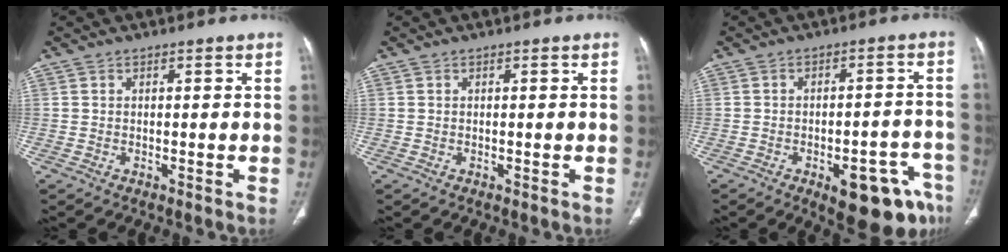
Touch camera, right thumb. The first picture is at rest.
{"total": 0.0}
{"total": 14.6, "force": [-7.1, 6.0, 11.2], "torque": [-0.088, 0.028, -0.078]}